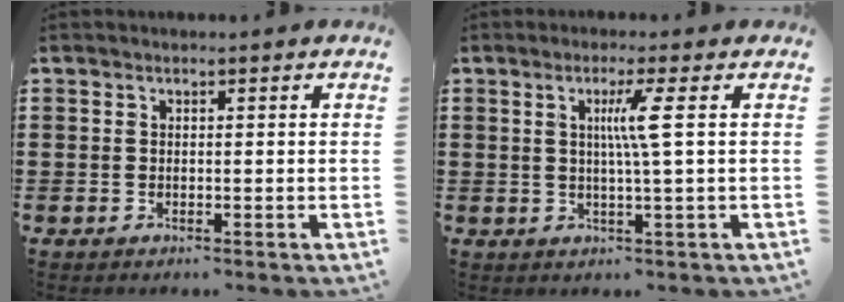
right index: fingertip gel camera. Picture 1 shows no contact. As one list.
[{"total": 4.6, "force": [0.8, -0.9, 4.4], "torque": [-0.085, -0.007, 0.007]}]